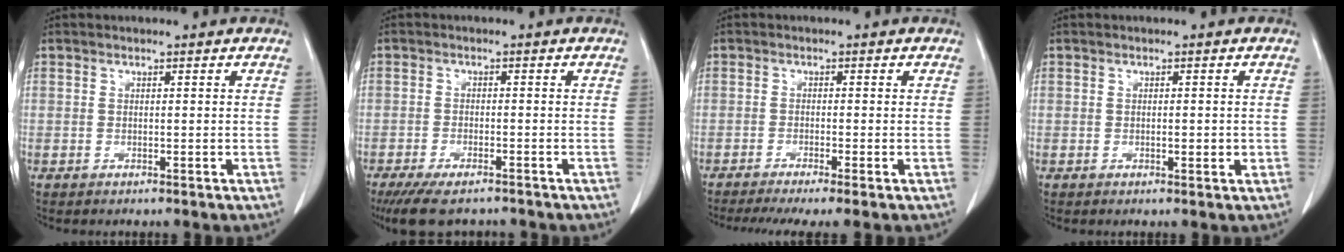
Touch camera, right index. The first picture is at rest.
{"total": 8.4, "force": [-6.8, 2.3, 4.3], "torque": [-0.066, -0.013, -0.107]}
{"total": 7.0, "force": [-5.5, -0.3, 4.3], "torque": [-0.061, -0.011, -0.085]}
{"total": 1.6, "force": [-0.1, 0.6, 1.5], "torque": [-0.024, -0.002, 0.000]}